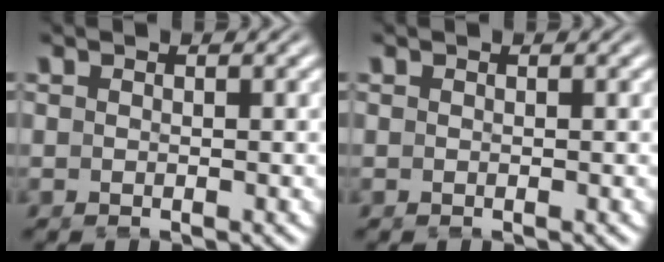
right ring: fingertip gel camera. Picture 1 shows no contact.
{"total": 0.0}